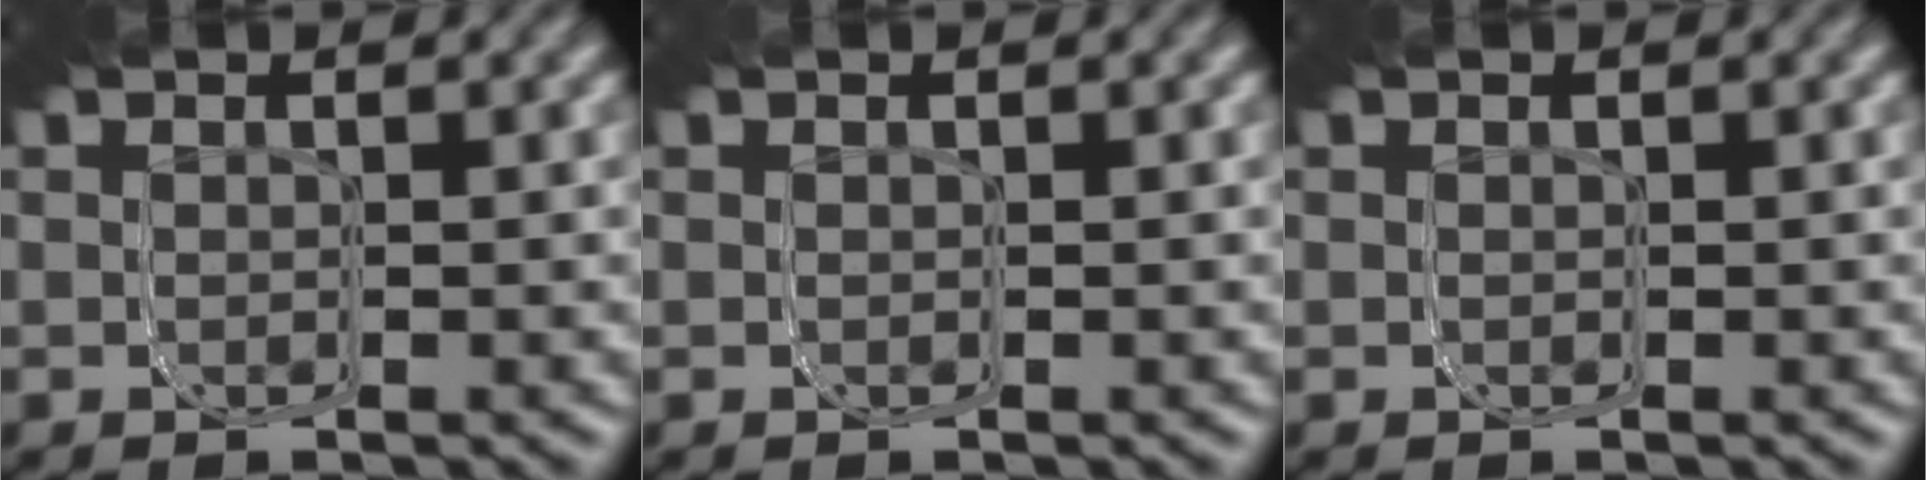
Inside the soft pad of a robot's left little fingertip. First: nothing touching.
{"total": 0.0}
{"total": 0.0}